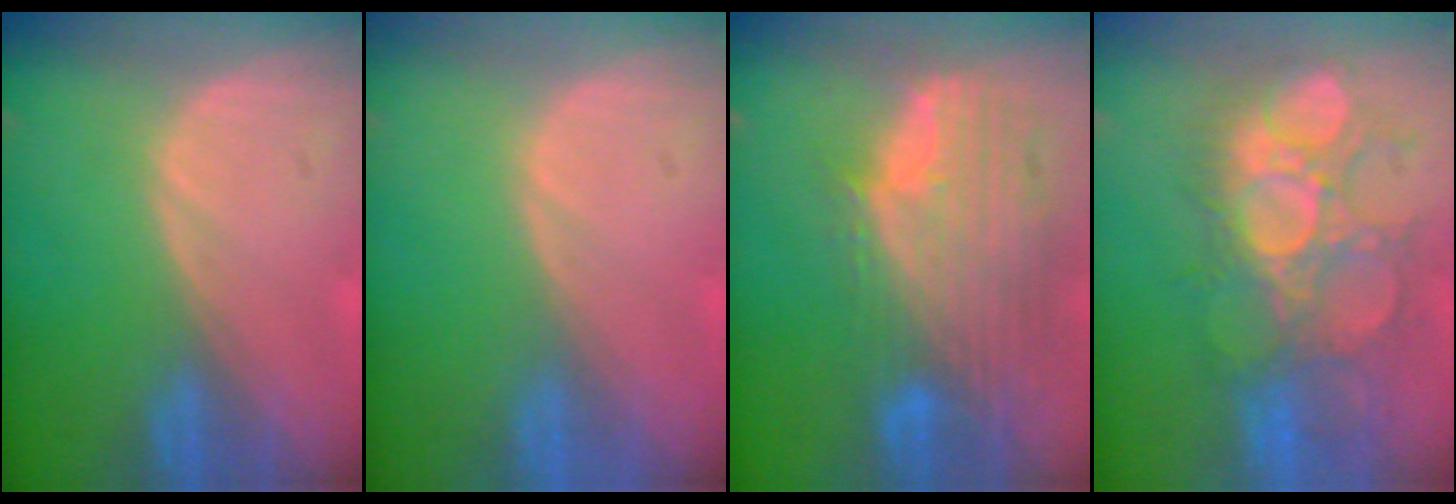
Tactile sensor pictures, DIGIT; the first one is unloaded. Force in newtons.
{"total": 0.0}
{"total": 11.9, "press": 10.2, "slide": 6.2}
{"total": 10.8, "press": 10.5, "slide": 2.4}